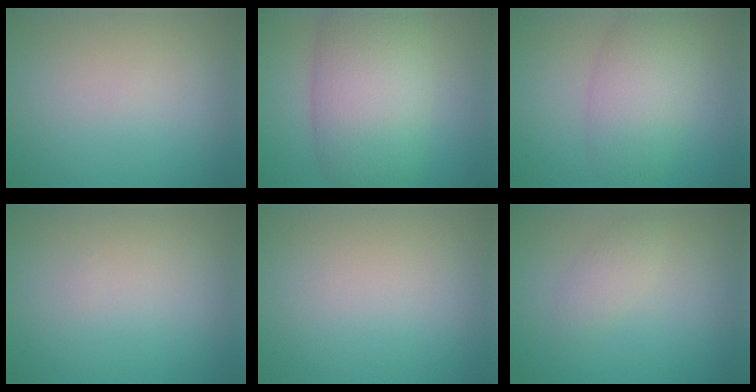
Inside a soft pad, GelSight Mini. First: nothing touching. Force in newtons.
{"total": 9.9, "press": 9.9, "slide": 0.5}
{"total": 5.3, "press": 5.3, "slide": 0.3}
{"total": 0.0}
{"total": 0.0}
{"total": 1.6, "press": 1.6, "slide": 0.1}